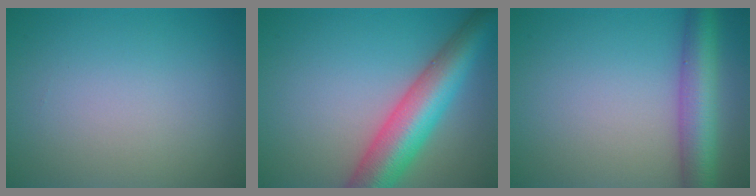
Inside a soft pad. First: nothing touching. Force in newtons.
{"total": 8.4, "press": 8.4, "slide": 0.3}
{"total": 5.5, "press": 5.5, "slide": 0.1}